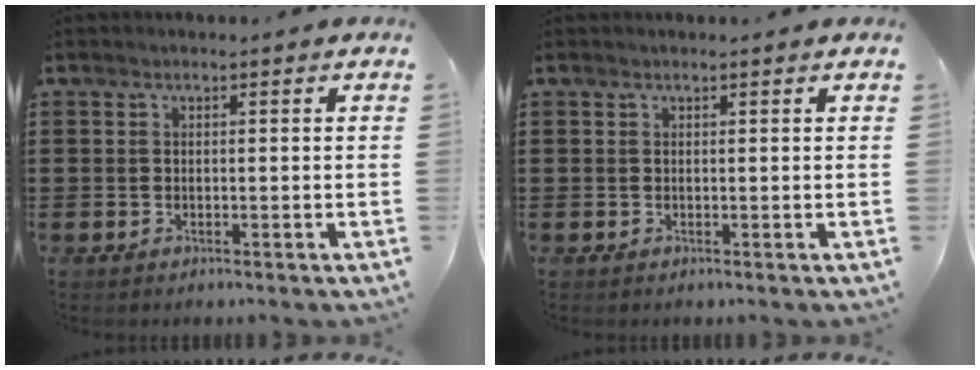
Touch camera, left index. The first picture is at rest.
{"total": 0.0}